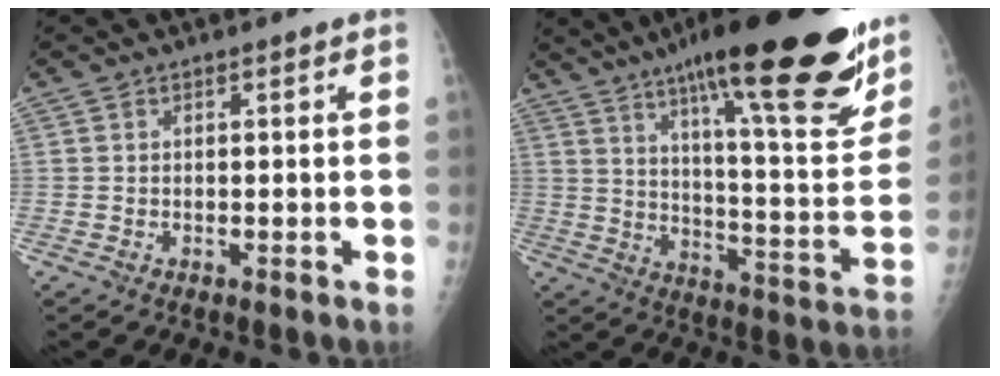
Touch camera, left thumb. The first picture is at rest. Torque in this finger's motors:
{"motor_torque": [2.34, -0.88, 1.60, -1.16, 0.34]}